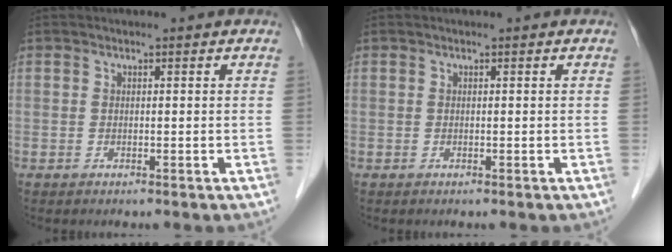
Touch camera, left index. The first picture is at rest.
{"total": 0.0}